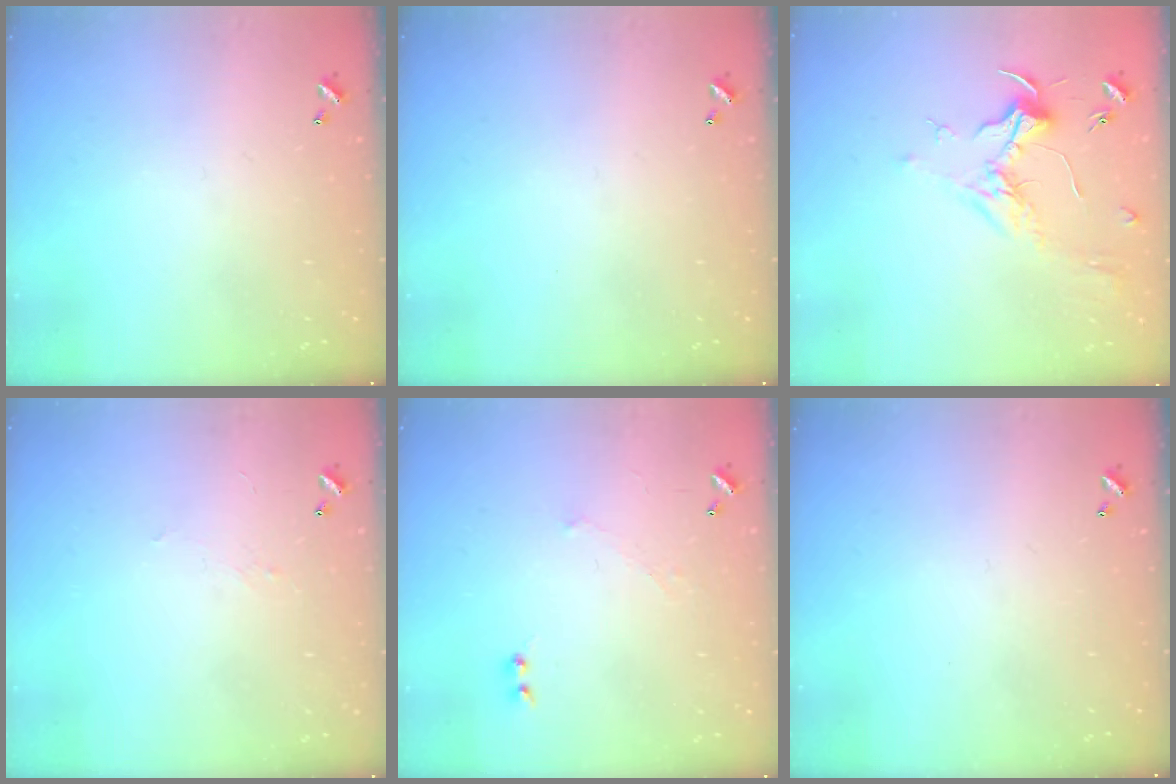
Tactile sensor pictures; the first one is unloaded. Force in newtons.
{"total": 0.0}
{"total": 1.8, "press": 1.7, "slide": 0.6}
{"total": 2.2, "press": 2.0, "slide": 0.8}
{"total": 0.9, "press": 0.3, "slide": 0.8}
{"total": 0.0}